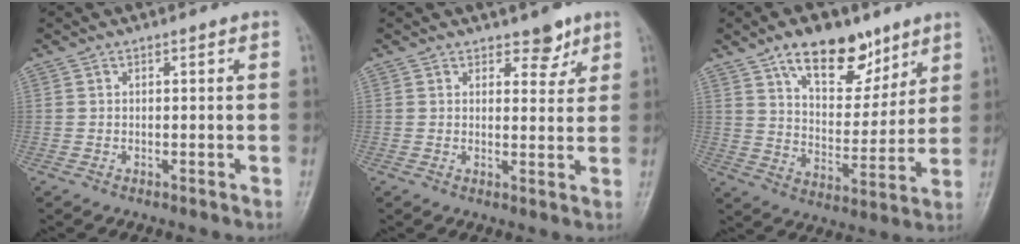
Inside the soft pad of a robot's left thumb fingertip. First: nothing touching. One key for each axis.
{"total": 3.9, "fx": 2.8, "fy": 2.0, "fz": 1.8, "tx": 0.001, "ty": -0.017, "tz": 0.038}
{"total": 14.8, "fx": 9.4, "fy": 7.7, "fz": 8.4, "tx": -0.084, "ty": -0.055, "tz": 0.158}